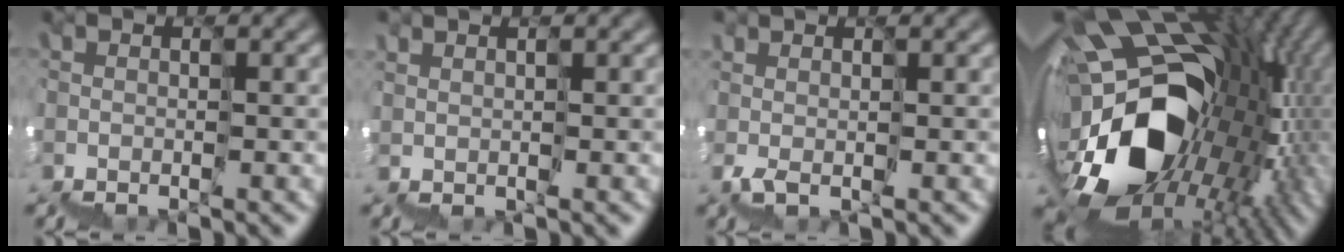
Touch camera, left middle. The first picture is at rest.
{"total": 1.3, "force": [0.4, 0.6, 1.1], "torque": [-0.012, -0.004, 0.014]}
{"total": 1.9, "force": [1.0, 0.5, 1.5], "torque": [-0.025, 0.001, 0.028]}
{"total": 18.1, "force": [1.7, 12.4, 13.1], "torque": [-0.234, -0.018, 0.053]}